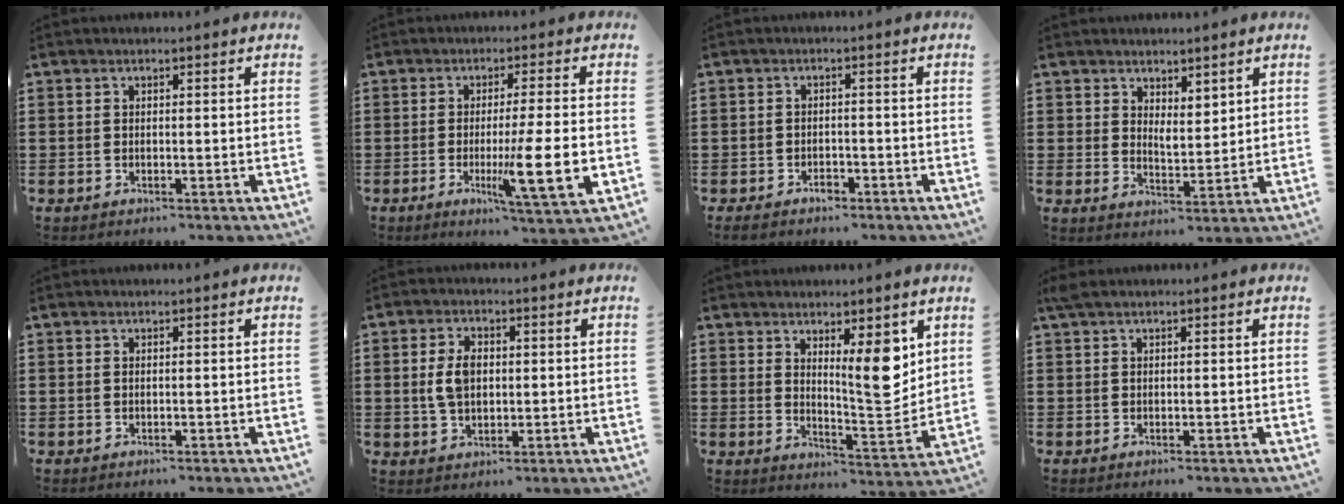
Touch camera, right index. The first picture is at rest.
{"total": 9.8, "force": [-2.1, 0.5, 9.6], "torque": [-0.163, -0.024, -0.038]}
{"total": 1.9, "force": [-1.5, 0.9, 0.7], "torque": [-0.017, 0.000, -0.030]}
{"total": 3.5, "force": [3.1, 1.5, 0.6], "torque": [-0.014, -0.005, 0.057]}
{"total": 0.0}
{"total": 5.1, "force": [0.5, 2.9, 4.1], "torque": [-0.101, 0.005, 0.004]}
{"total": 8.8, "force": [4.8, 2.9, 6.7], "torque": [-0.099, -0.026, 0.078]}
{"total": 0.7, "force": [0.3, 0.1, 0.6], "torque": [-0.013, 0.001, 0.006]}